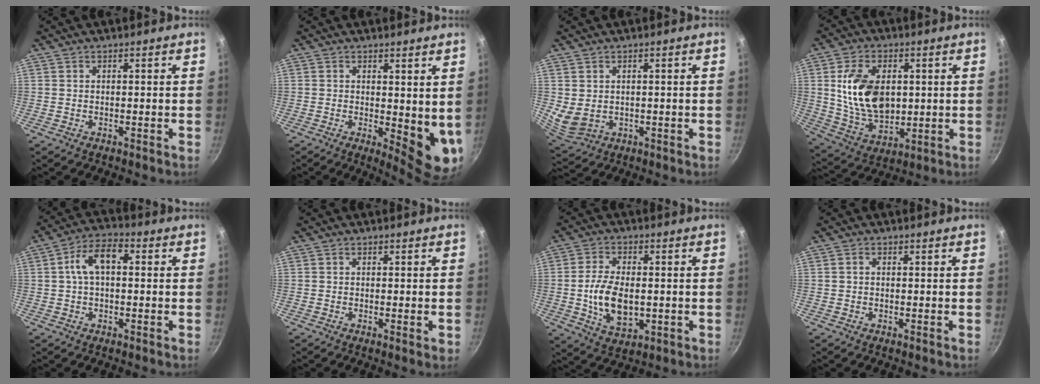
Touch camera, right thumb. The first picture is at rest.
{"total": 8.5, "force": [1.1, 3.6, 7.6], "torque": [-0.084, -0.023, 0.021]}
{"total": 5.1, "force": [1.0, 3.9, 3.0], "torque": [-0.048, -0.014, 0.035]}
{"total": 15.7, "force": [2.0, 10.4, 11.6], "torque": [-0.184, -0.015, 0.047]}
{"total": 8.1, "force": [1.0, 4.6, 6.6], "torque": [-0.111, 0.027, 0.008]}
{"total": 1.2, "force": [-0.3, 0.1, 1.1], "torque": [-0.019, -0.003, -0.006]}
{"total": 10.8, "force": [-0.9, 6.3, 8.7], "torque": [-0.155, -0.003, -0.011]}
{"total": 0.9, "force": [0.1, 0.7, 0.5], "torque": [-0.011, 0.005, 0.001]}